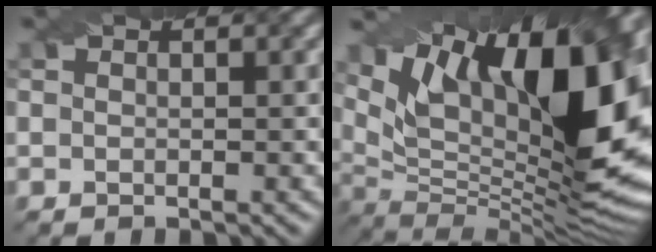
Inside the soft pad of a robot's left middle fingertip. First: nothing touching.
{"total": 17.1, "force": [6.6, 7.1, 14.1], "torque": [-0.217, 0.015, 0.115]}